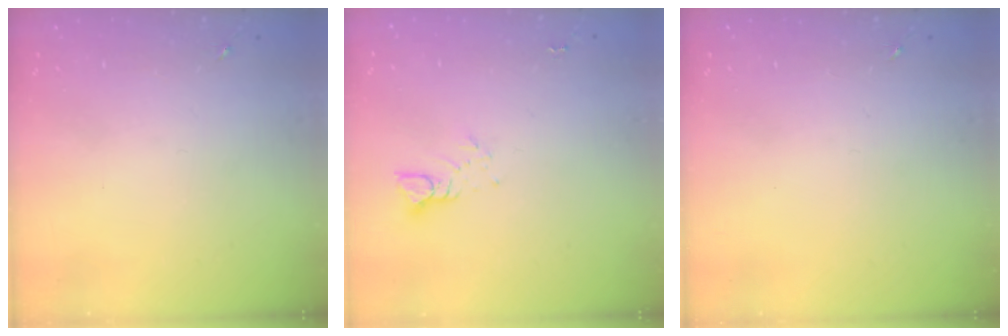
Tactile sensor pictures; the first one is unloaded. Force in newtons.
{"total": 3.8, "press": 3.8, "slide": 0.2}
{"total": 0.0}